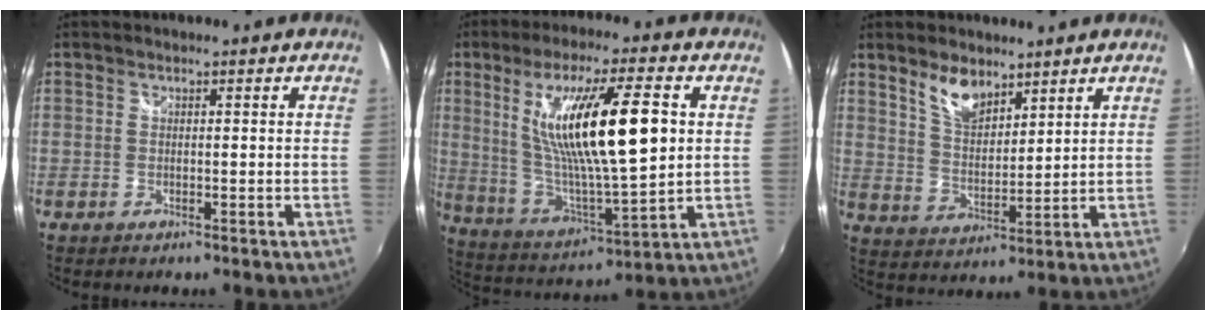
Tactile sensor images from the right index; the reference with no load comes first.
{"total": 20.7, "force": [4.7, 4.0, 19.7], "torque": [-0.349, -0.007, 0.099]}
{"total": 7.3, "force": [5.2, 3.3, 4.0], "torque": [-0.068, 0.006, 0.101]}